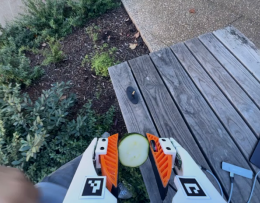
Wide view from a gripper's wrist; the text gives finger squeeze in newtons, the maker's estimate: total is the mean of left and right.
{"total": 12.4, "left": 12.8, "right": 12.0}